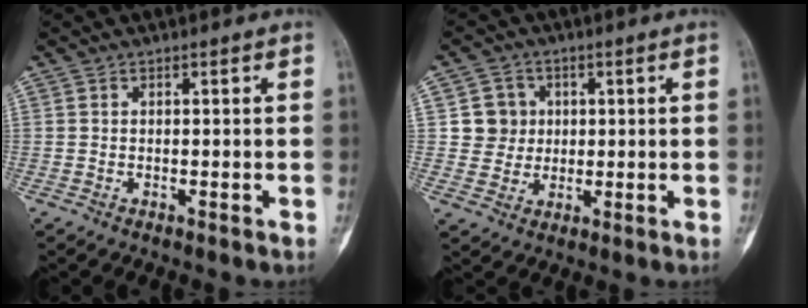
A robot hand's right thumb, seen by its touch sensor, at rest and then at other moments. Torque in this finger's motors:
{"motor_torque": [0.32, 1.40, 0.03, -0.05, 0.10]}